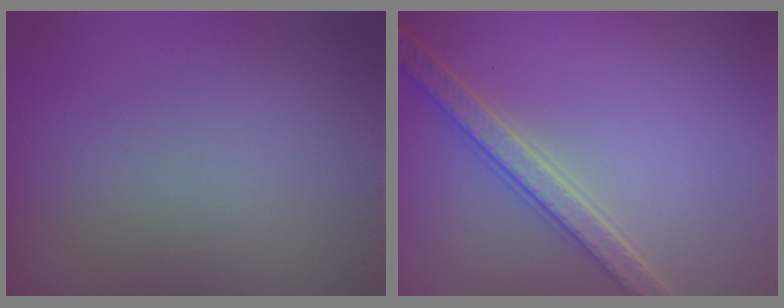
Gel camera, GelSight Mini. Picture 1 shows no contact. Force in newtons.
{"total": 4.6, "press": 3.7, "slide": 2.7}